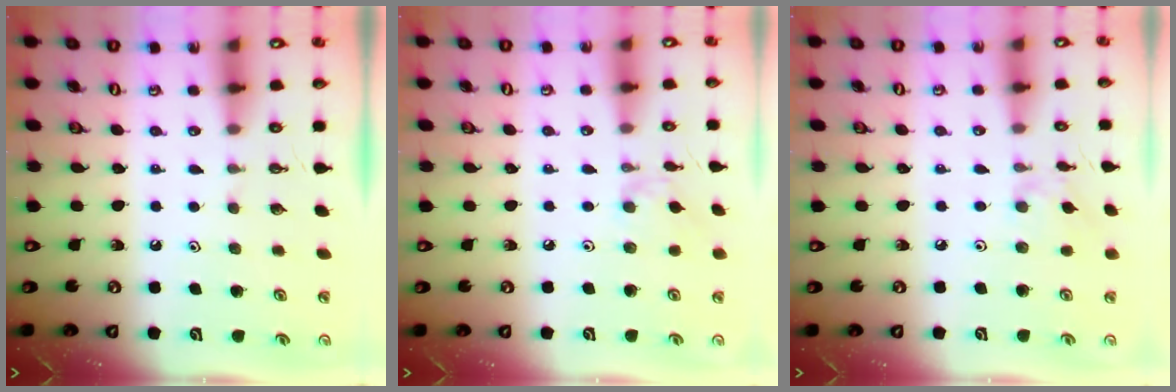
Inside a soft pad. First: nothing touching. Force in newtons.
{"total": 2.4, "press": 2.3, "slide": 0.5}
{"total": 3.0, "press": 3.0, "slide": 0.3}